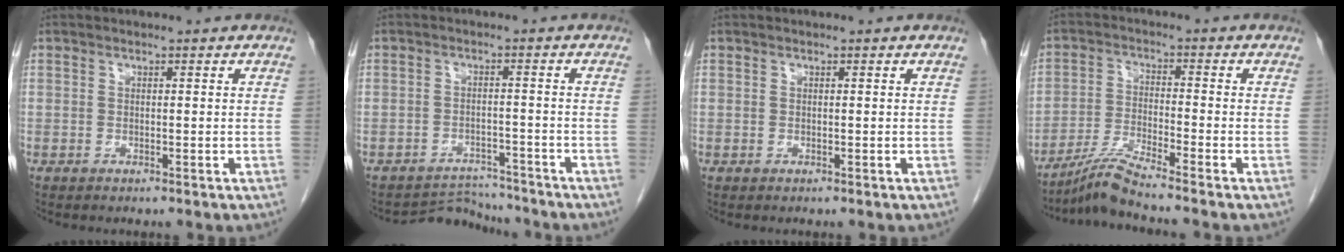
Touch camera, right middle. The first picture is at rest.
{"total": 4.8, "force": [-4.4, 0.4, -1.7], "torque": [0.030, 0.009, -0.067]}
{"total": 0.0}
{"total": 5.9, "force": [-5.2, -1.7, 2.3], "torque": [-0.052, -0.024, -0.104]}